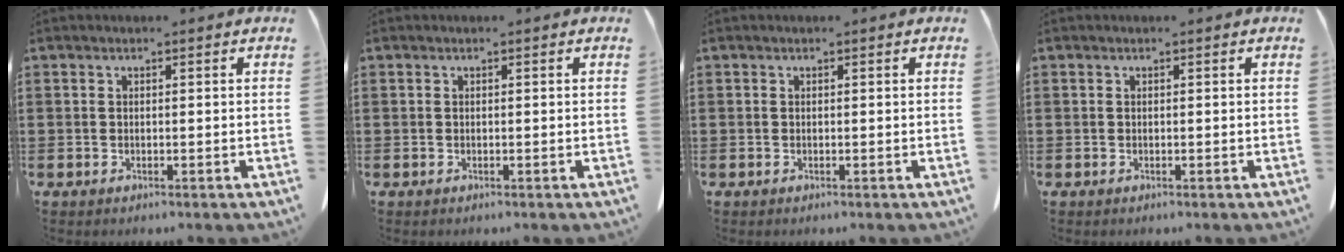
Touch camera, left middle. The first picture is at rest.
{"total": 0.0}
{"total": 0.0}
{"total": 0.0}